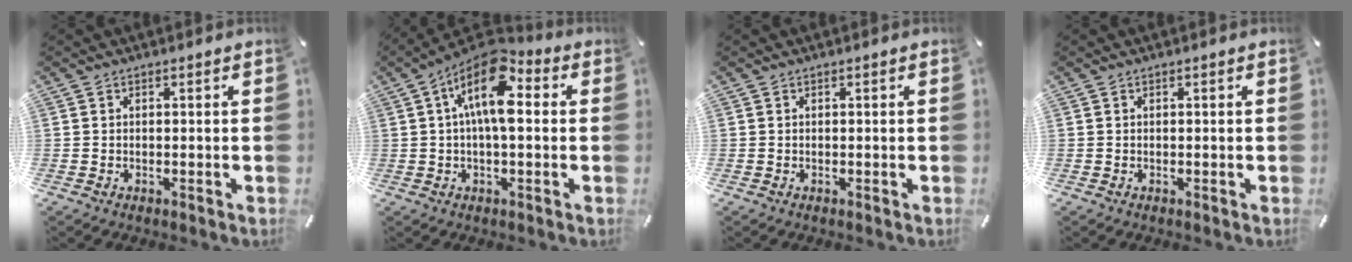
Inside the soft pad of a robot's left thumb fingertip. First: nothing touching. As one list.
[{"total": 13.8, "force": [3.1, 6.4, 11.8], "torque": [-0.204, -0.022, 0.050]}, {"total": 0.0}, {"total": 0.0}]